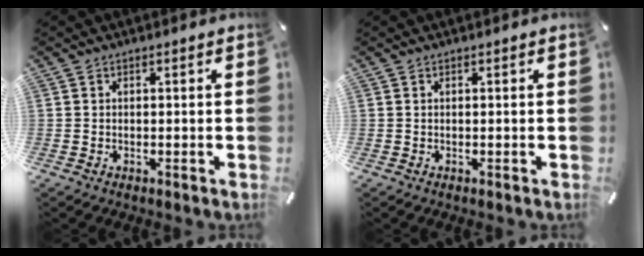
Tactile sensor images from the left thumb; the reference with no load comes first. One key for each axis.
{"total": 0.0}